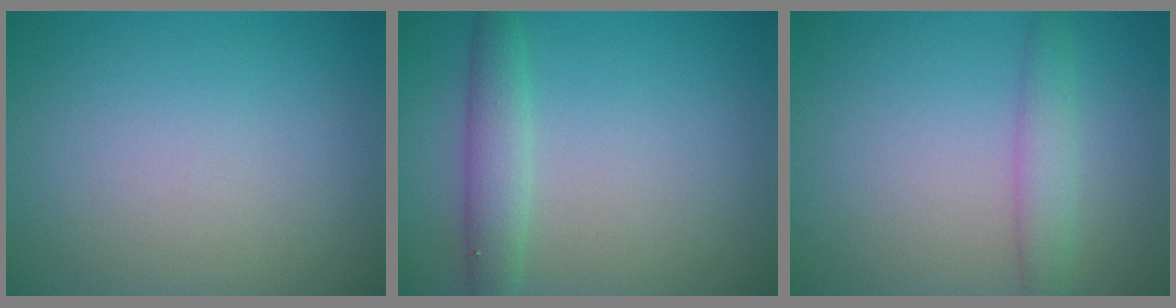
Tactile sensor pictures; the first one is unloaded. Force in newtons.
{"total": 2.8, "press": 2.8, "slide": 0.1}
{"total": 2.6, "press": 2.6, "slide": 0.0}